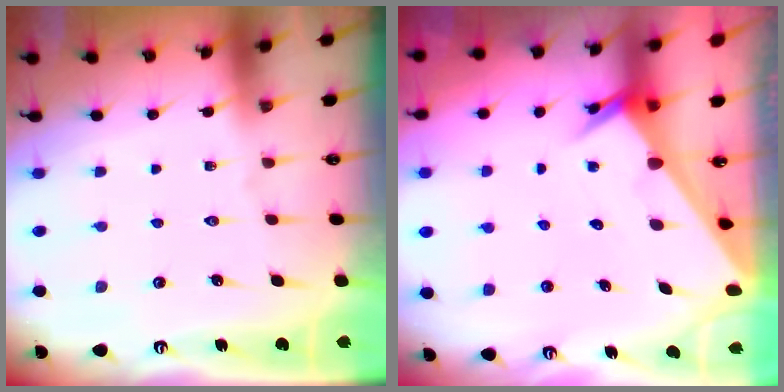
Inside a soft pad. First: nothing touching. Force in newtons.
{"total": 2.4, "press": 2.4, "slide": 0.1}